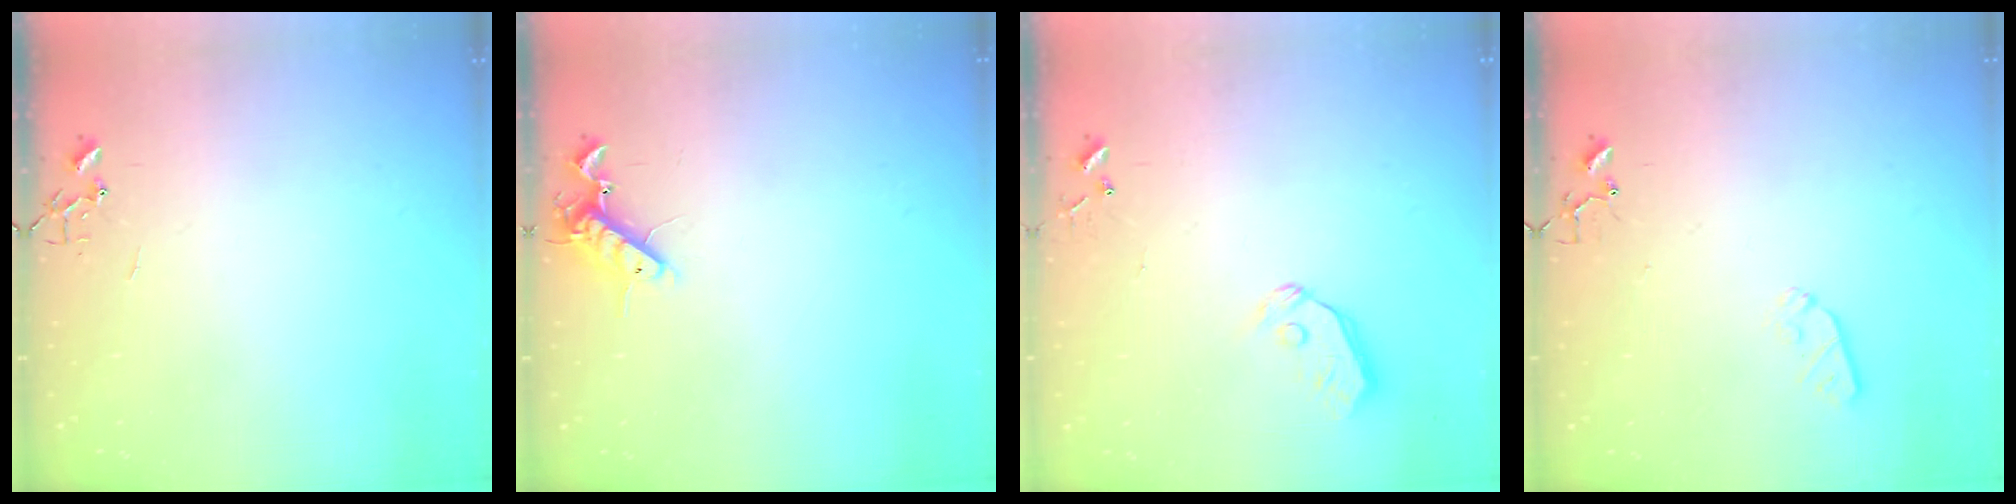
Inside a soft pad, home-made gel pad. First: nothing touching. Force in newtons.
{"total": 10.0, "press": 9.8, "slide": 1.5}
{"total": 4.4, "press": 4.4, "slide": 0.5}
{"total": 5.2, "press": 5.1, "slide": 0.7}